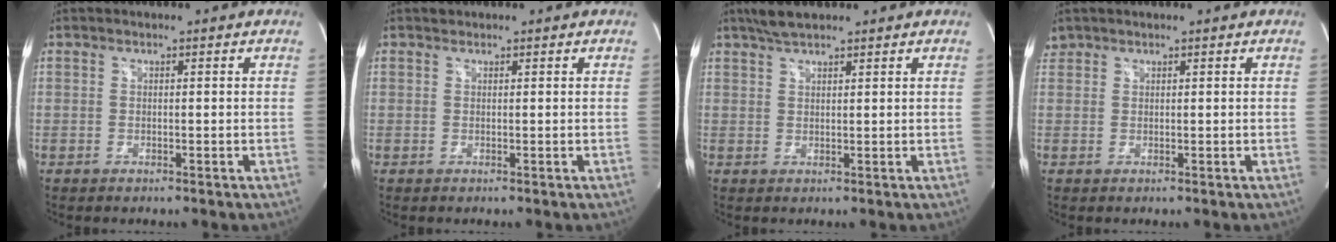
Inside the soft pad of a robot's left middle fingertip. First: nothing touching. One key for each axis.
{"total": 0.5, "fx": 0.5, "fy": 0.2, "fz": 0.0, "tx": -0.005, "ty": 0.002, "tz": 0.008}
{"total": 3.7, "fx": 3.1, "fy": 0.7, "fz": 2.0, "tx": -0.046, "ty": 0.012, "tz": 0.060}
{"total": 1.5, "fx": 1.2, "fy": 0.9, "fz": -0.1, "tx": 0.001, "ty": 0.016, "tz": 0.024}